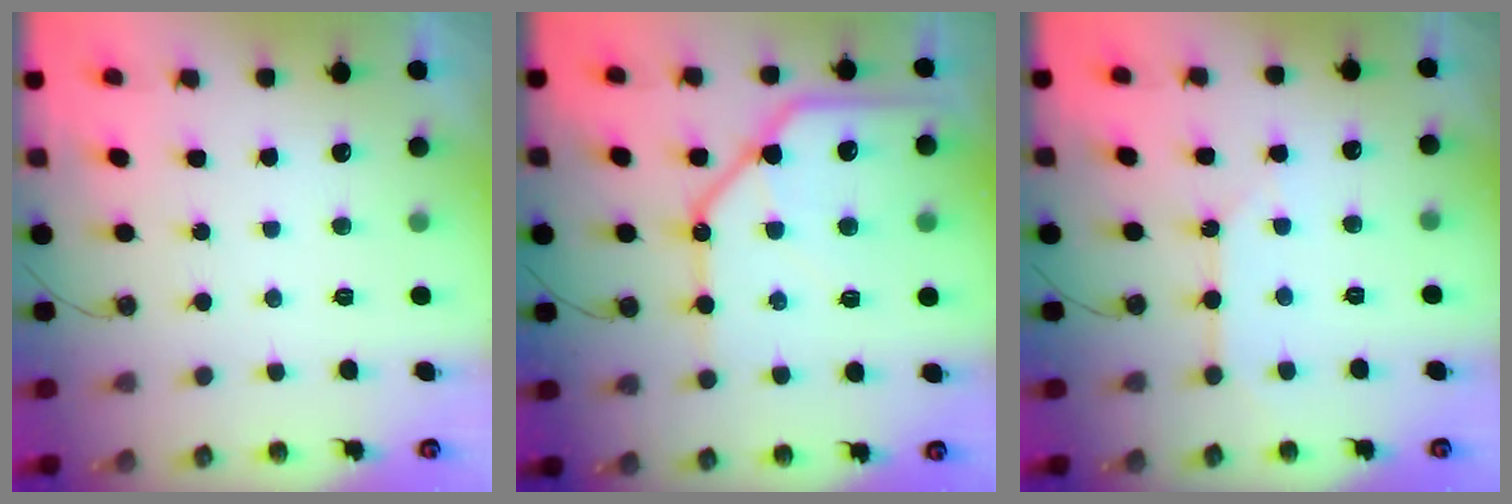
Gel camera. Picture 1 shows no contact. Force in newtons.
{"total": 18.9, "press": 18.8, "slide": 2.0}
{"total": 2.7, "press": 2.7, "slide": 0.3}